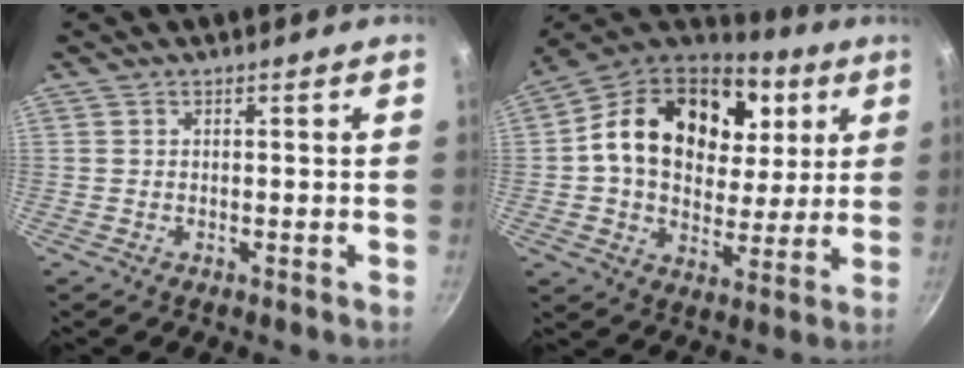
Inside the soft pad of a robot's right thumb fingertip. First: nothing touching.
{"total": 23.8, "force": [7.1, 17.1, 14.9], "torque": [-0.235, -0.004, 0.110]}